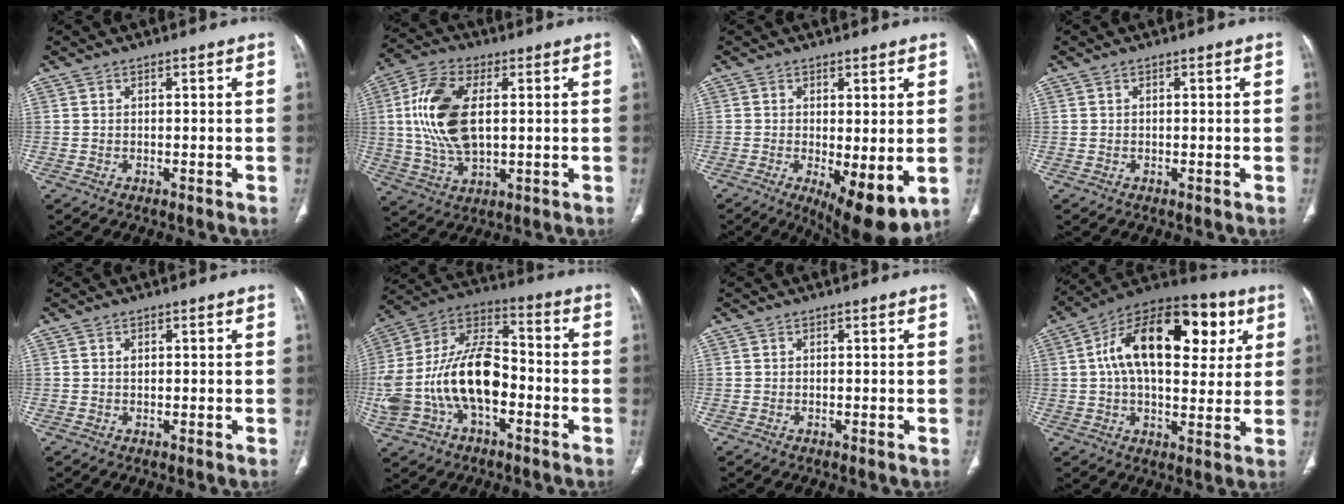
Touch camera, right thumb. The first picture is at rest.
{"total": 15.2, "force": [2.1, 8.2, 12.6], "torque": [-0.260, 0.002, 0.043]}
{"total": 9.5, "force": [-1.7, 3.4, 8.7], "torque": [-0.128, -0.027, -0.017]}
{"total": 0.0}
{"total": 0.7, "force": [0.2, 0.6, 0.4], "torque": [-0.005, 0.001, 0.005]}
{"total": 21.9, "force": [-4.7, 12.4, 17.3], "torque": [-0.343, 0.048, -0.082]}
{"total": 0.0}
{"total": 23.6, "force": [6.2, 12.9, 18.8], "torque": [-0.271, 0.018, 0.084]}